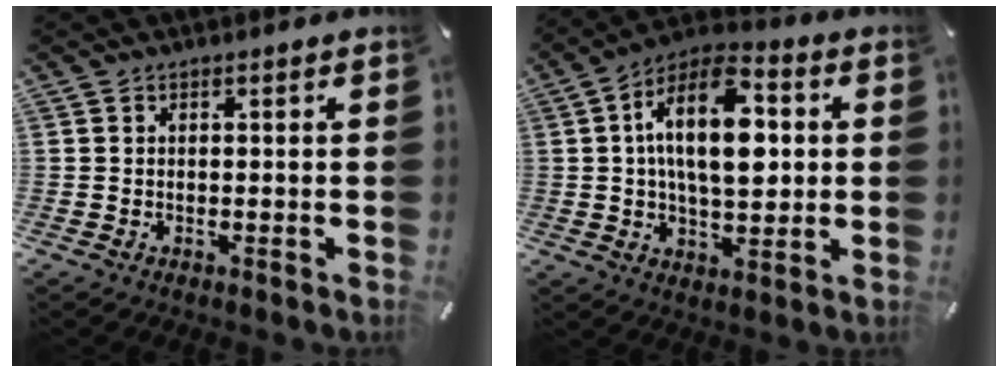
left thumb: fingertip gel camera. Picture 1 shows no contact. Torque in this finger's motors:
{"motor_torque": [1.34, 2.62, 1.52, -1.25, 0.68]}